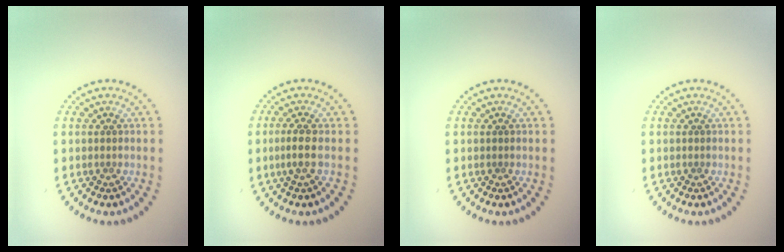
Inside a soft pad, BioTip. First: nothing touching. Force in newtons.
{"total": 1.7, "press": 1.4, "slide": 1.0}
{"total": 0.0}
{"total": 0.0}